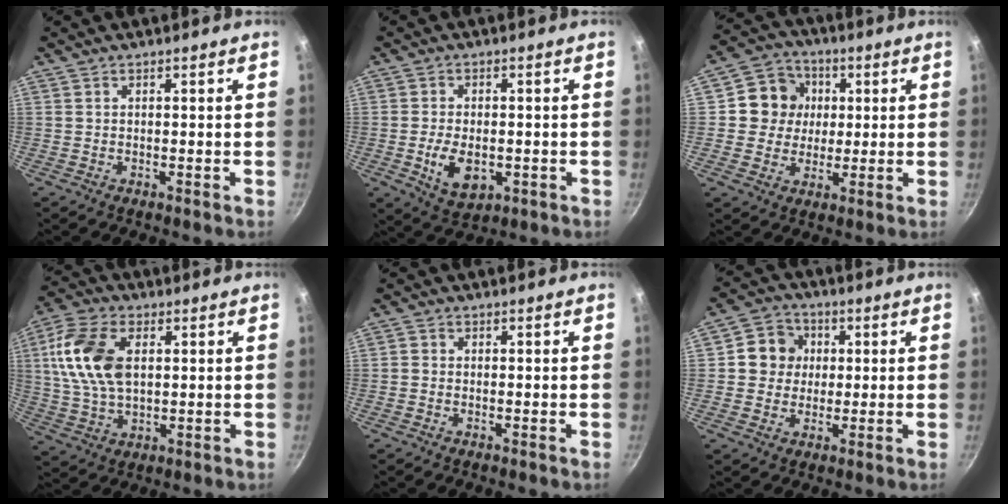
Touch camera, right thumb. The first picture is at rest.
{"total": 8.0, "force": [-1.7, 4.9, 6.1], "torque": [-0.097, -0.001, -0.019]}
{"total": 9.6, "force": [1.6, 9.0, 3.0], "torque": [-0.010, 0.012, 0.016]}
{"total": 14.0, "force": [2.8, 8.4, 10.9], "torque": [-0.204, 0.003, 0.049]}
{"total": 0.9, "force": [-0.4, 0.7, 0.3], "torque": [-0.003, 0.000, -0.010]}
{"total": 7.8, "force": [1.2, 7.2, 2.6], "torque": [-0.004, 0.011, 0.006]}